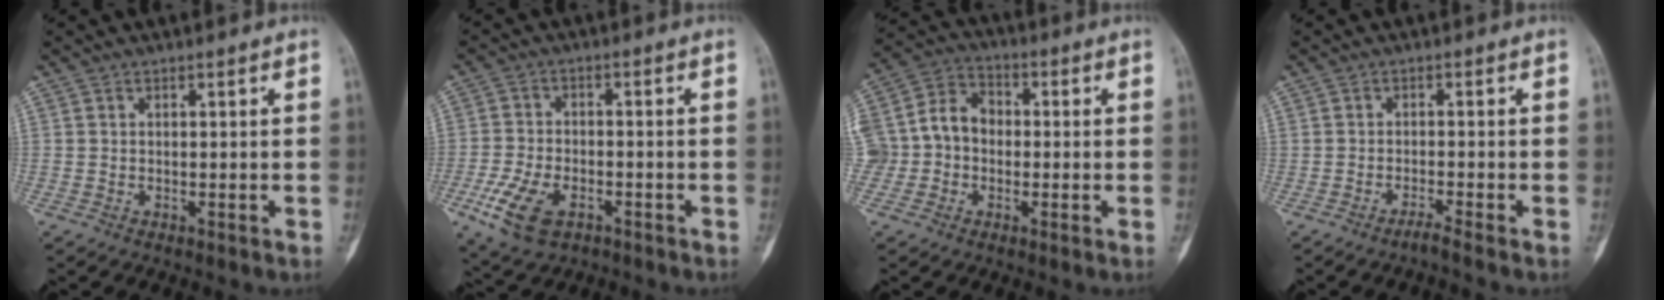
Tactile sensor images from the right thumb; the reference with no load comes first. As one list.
[{"total": 9.8, "force": [-4.6, 5.4, 6.8], "torque": [-0.138, 0.009, -0.082]}, {"total": 11.2, "force": [-0.7, 9.6, 5.7], "torque": [-0.095, 0.044, -0.022]}, {"total": 1.6, "force": [-1.4, -0.5, 0.7], "torque": [-0.021, 0.007, -0.029]}]